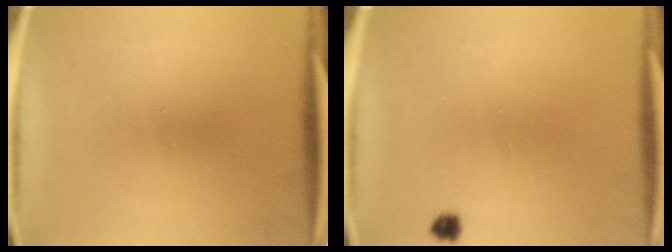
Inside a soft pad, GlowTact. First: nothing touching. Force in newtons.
{"total": 1.4}